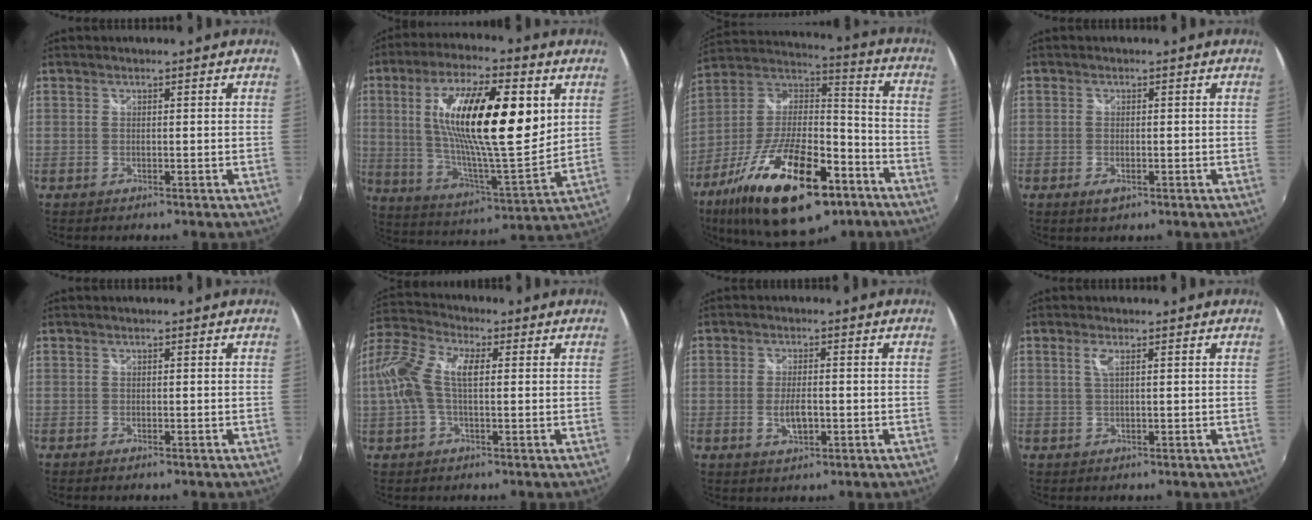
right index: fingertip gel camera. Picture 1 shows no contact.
{"total": 23.1, "force": [6.0, 6.5, 21.4], "torque": [-0.376, 0.004, 0.102]}
{"total": 28.6, "force": [-15.3, 11.9, 21.0], "torque": [-0.388, -0.021, -0.247]}
{"total": 2.1, "force": [-1.0, 1.1, 1.5], "torque": [-0.029, -0.003, -0.015]}
{"total": 0.5, "force": [-0.4, 0.3, 0.2], "torque": [-0.006, -0.003, -0.008]}
{"total": 12.3, "force": [1.2, 5.7, 10.9], "torque": [-0.226, 0.025, 0.016]}
{"total": 4.3, "force": [-1.0, 1.8, 3.7], "torque": [-0.074, -0.002, -0.015]}
{"total": 1.8, "force": [0.6, 0.1, 1.6], "torque": [-0.031, 0.001, 0.010]}